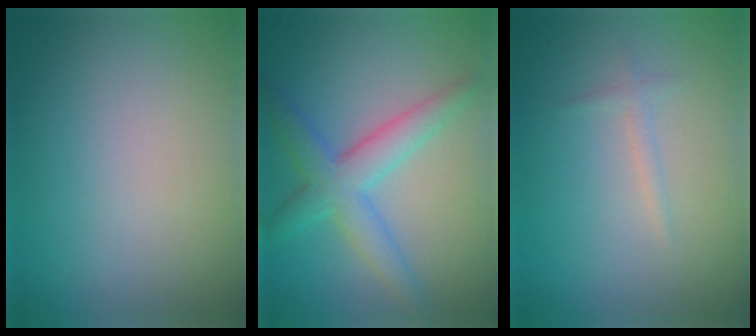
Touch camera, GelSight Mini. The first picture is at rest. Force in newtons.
{"total": 4.5, "press": 4.5, "slide": 0.1}
{"total": 0.9, "press": 0.9, "slide": 0.0}